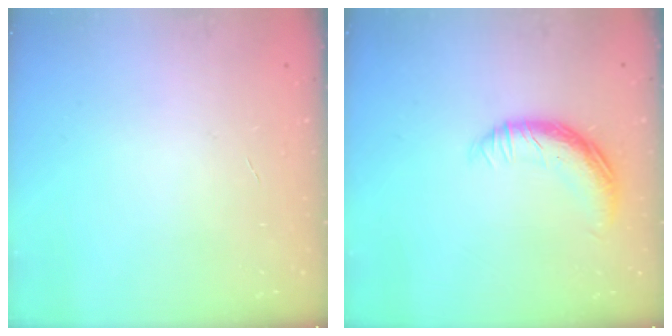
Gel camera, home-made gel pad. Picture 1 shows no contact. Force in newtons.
{"total": 12.1, "press": 12.1, "slide": 0.7}